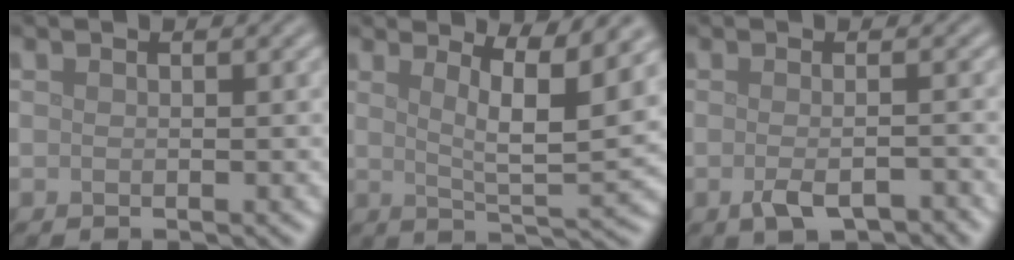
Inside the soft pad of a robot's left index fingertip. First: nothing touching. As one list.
[{"total": 6.6, "force": [3.1, 1.4, 5.6], "torque": [-0.078, -0.003, 0.052]}, {"total": 2.9, "force": [-1.4, 0.9, 2.4], "torque": [-0.046, -0.006, -0.026]}]